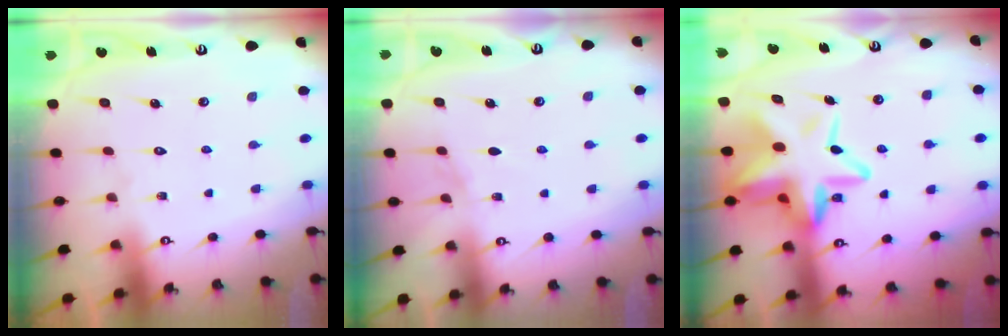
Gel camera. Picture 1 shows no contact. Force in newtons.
{"total": 3.9, "press": 3.9, "slide": 0.5}
{"total": 17.2, "press": 16.9, "slide": 3.0}